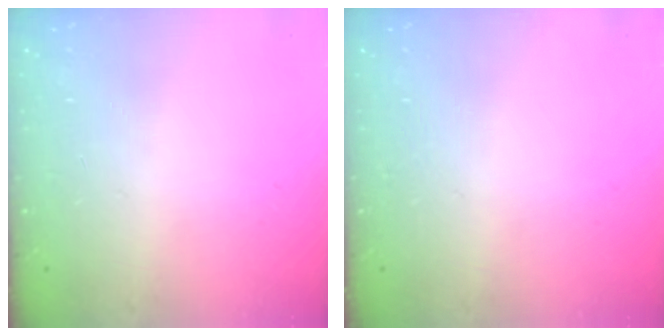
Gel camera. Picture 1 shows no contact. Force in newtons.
{"total": 0.0}